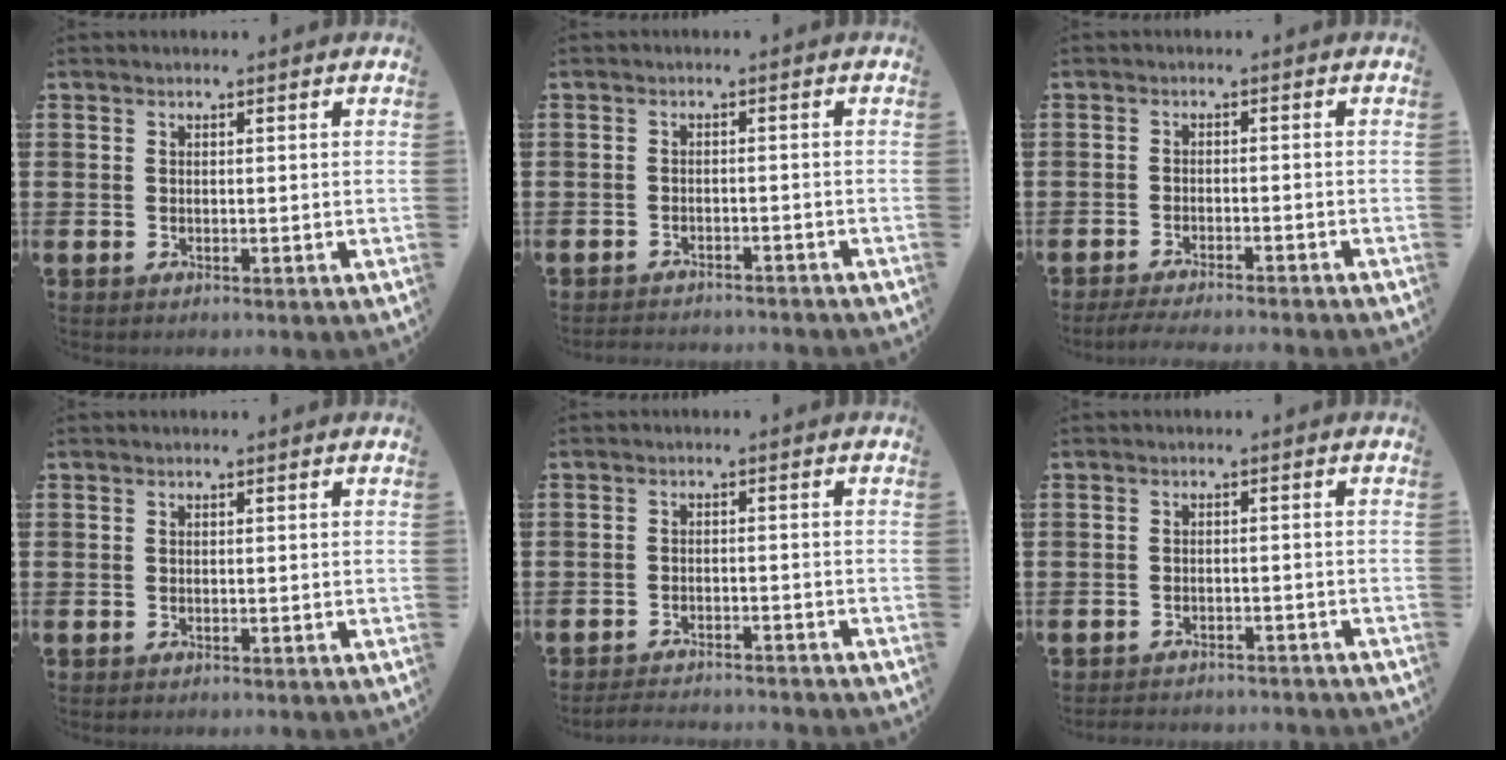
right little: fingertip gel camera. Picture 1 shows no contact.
{"total": 1.7, "force": [-1.7, -0.1, -0.1], "torque": [-0.001, 0.004, -0.036]}
{"total": 2.0, "force": [-1.9, -0.2, 0.8], "torque": [-0.010, 0.002, -0.037]}
{"total": 0.0}
{"total": 2.3, "force": [-2.3, -0.1, 0.1], "torque": [-0.004, 0.003, -0.048]}
{"total": 1.8, "force": [-1.8, -0.1, -0.1], "torque": [-0.002, 0.003, -0.039]}